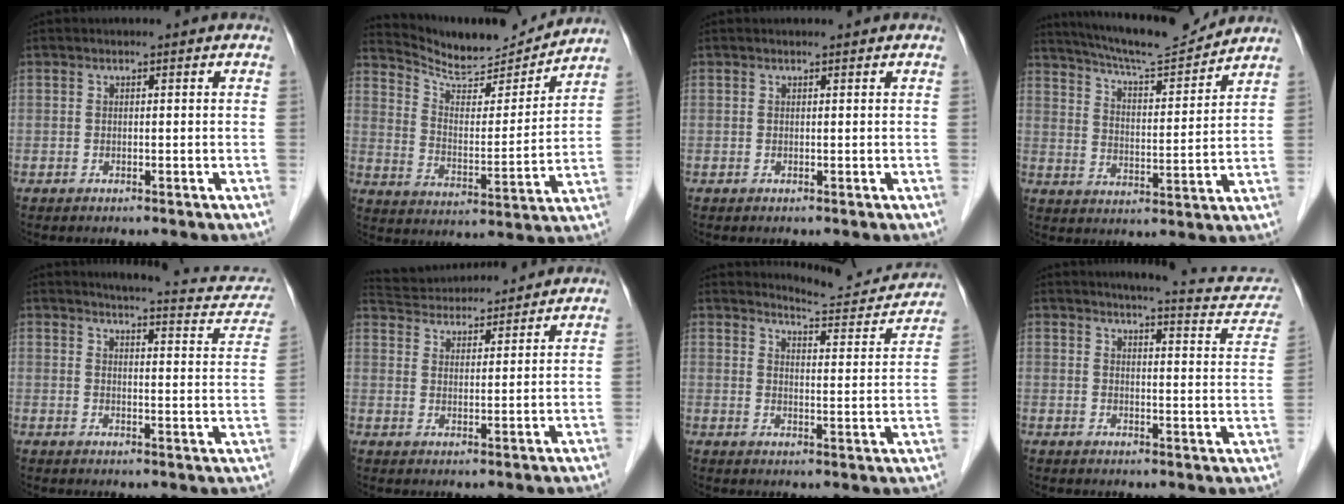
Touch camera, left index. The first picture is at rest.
{"total": 13.6, "force": [13.3, 1.3, 2.9], "torque": [-0.057, -0.018, 0.210]}
{"total": 0.0}
{"total": 12.7, "force": [12.0, 0.3, 4.3], "torque": [-0.079, -0.005, 0.188]}
{"total": 13.7, "force": [12.3, 2.8, 5.3], "torque": [-0.037, -0.024, 0.117]}
{"total": 12.1, "force": [11.4, 2.3, 3.2], "torque": [-0.061, 0.030, 0.183]}
{"total": 9.9, "force": [9.9, 0.7, 0.9], "torque": [-0.009, -0.032, 0.116]}
{"total": 12.2, "force": [11.0, 2.0, 4.8], "torque": [-0.035, -0.026, 0.102]}